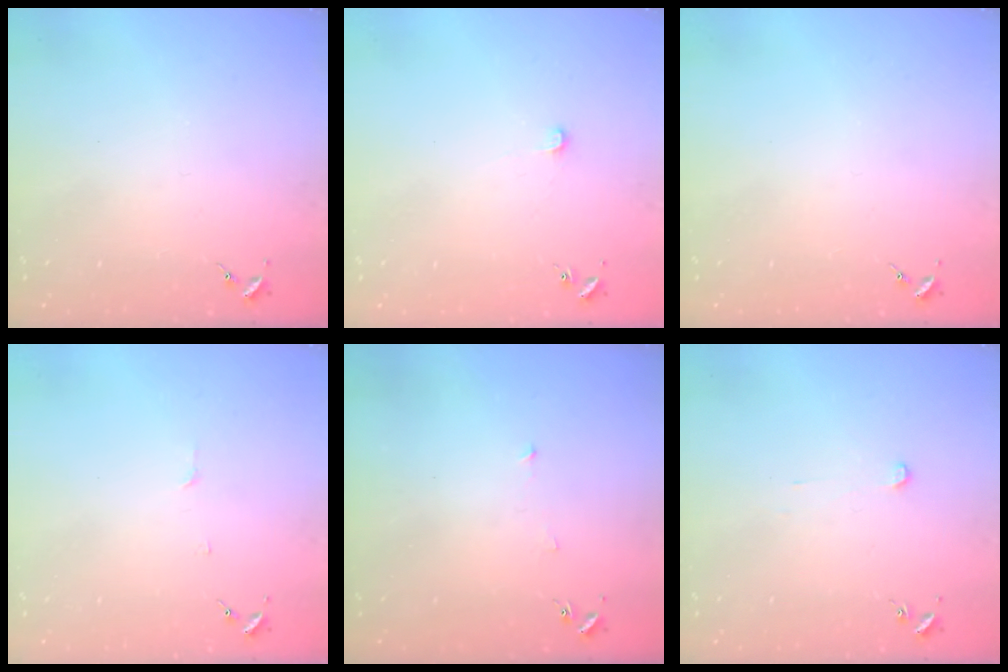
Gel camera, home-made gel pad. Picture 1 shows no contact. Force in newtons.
{"total": 3.5, "press": 3.5, "slide": 0.3}
{"total": 0.0}
{"total": 3.3, "press": 3.3, "slide": 0.4}
{"total": 3.3, "press": 3.3, "slide": 0.3}
{"total": 2.6, "press": 2.6, "slide": 0.2}